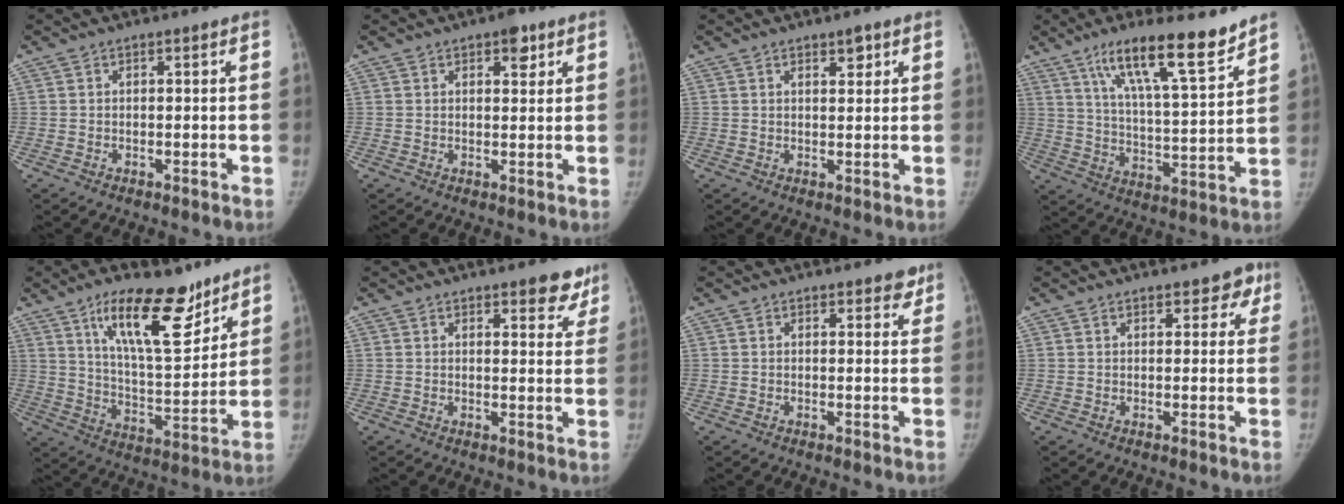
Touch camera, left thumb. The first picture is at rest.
{"total": 3.6, "force": [2.1, 1.7, 2.4], "torque": [-0.017, -0.008, 0.025]}
{"total": 2.6, "force": [1.6, 1.1, 1.7], "torque": [-0.016, -0.009, 0.024]}
{"total": 16.6, "force": [11.4, 3.1, 11.6], "torque": [-0.172, -0.060, 0.195]}
{"total": 18.0, "force": [11.4, 6.6, 12.2], "torque": [-0.159, -0.072, 0.198]}
{"total": 5.6, "force": [4.1, 2.3, 3.0], "torque": [-0.003, -0.021, 0.045]}
{"total": 2.7, "force": [2.0, 1.3, 1.2], "torque": [0.008, -0.009, 0.021]}
{"total": 4.5, "force": [2.9, 2.5, 2.3], "torque": [0.009, -0.008, 0.031]}